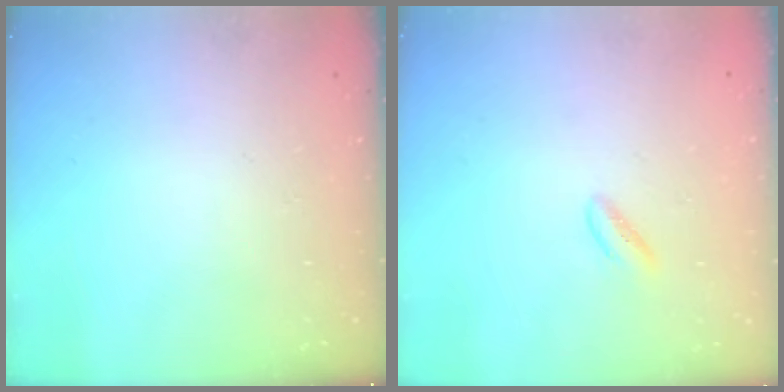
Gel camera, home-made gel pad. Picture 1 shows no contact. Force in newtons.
{"total": 1.1, "press": 0.9, "slide": 0.6}